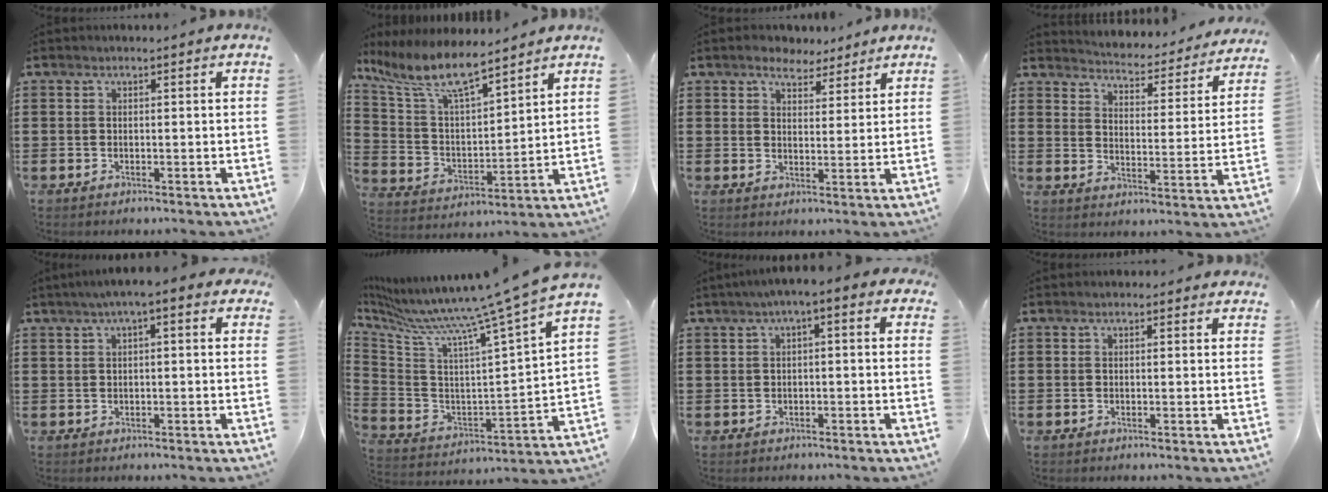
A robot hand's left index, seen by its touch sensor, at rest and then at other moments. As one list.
[{"total": 9.5, "force": [7.7, 1.7, 5.3], "torque": [-0.131, -0.033, 0.135]}, {"total": 3.9, "force": [3.3, 1.7, 1.0], "torque": [-0.031, 0.004, 0.063]}, {"total": 3.7, "force": [3.7, 0.0, 0.1], "torque": [-0.018, -0.041, 0.054]}, {"total": 2.4, "force": [-0.1, 0.4, 2.4], "torque": [-0.043, 0.005, -0.006]}, {"total": 10.7, "force": [9.3, -1.9, 5.0], "torque": [-0.132, -0.080, 0.136]}, {"total": 2.3, "force": [-1.1, 0.4, 1.9], "torque": [-0.034, 0.003, -0.026]}, {"total": 0.6, "force": [0.1, 0.5, 0.3], "torque": [-0.008, 0.004, 0.001]}]